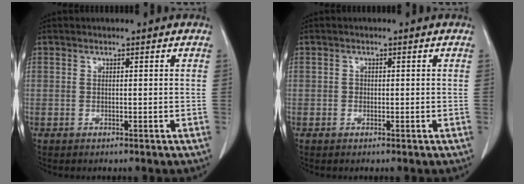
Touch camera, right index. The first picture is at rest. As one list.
[{"total": 0.7, "force": [-0.1, 0.6, 0.2], "torque": [0.002, 0.003, -0.004]}]